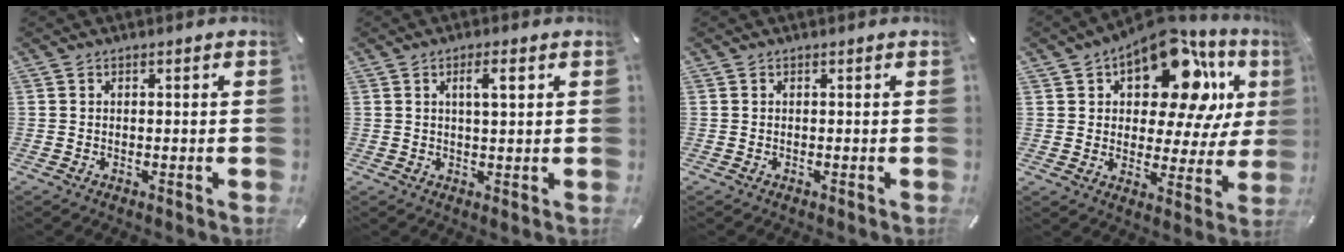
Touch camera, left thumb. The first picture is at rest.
{"total": 4.0, "force": [1.4, 0.7, 3.7], "torque": [-0.068, 0.002, 0.018]}
{"total": 0.0}
{"total": 18.1, "force": [10.1, 9.4, 11.8], "torque": [-0.173, -0.070, 0.170]}